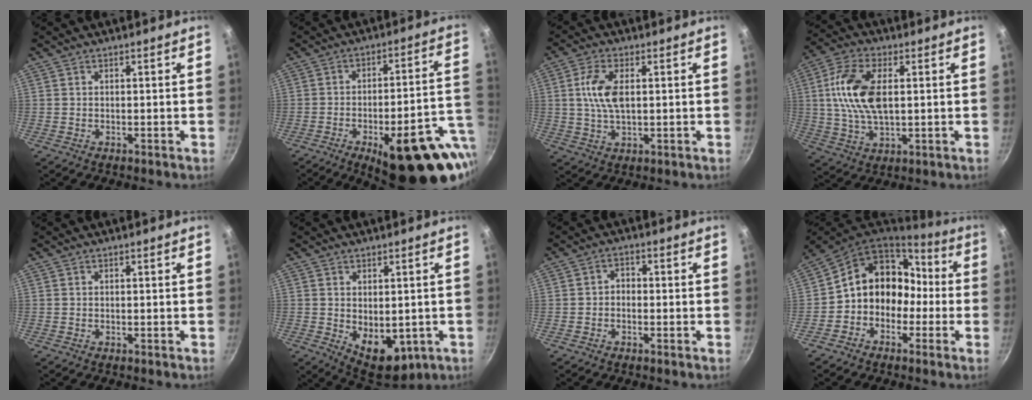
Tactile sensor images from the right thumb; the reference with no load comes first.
{"total": 24.2, "force": [-9.4, 8.4, 20.7], "torque": [-0.222, 0.025, -0.117]}
{"total": 7.7, "force": [1.2, 3.8, 6.6], "torque": [-0.129, 0.005, 0.022]}
{"total": 13.1, "force": [1.9, 6.9, 11.0], "torque": [-0.208, 0.009, 0.030]}
{"total": 0.0}
{"total": 9.4, "force": [-1.3, 5.9, 7.2], "torque": [-0.080, -0.016, 0.001]}
{"total": 2.2, "force": [-0.8, 1.6, 1.2], "torque": [-0.014, 0.015, -0.018]}
{"total": 13.0, "force": [-2.0, 11.1, 6.5], "torque": [-0.049, 0.061, -0.046]}